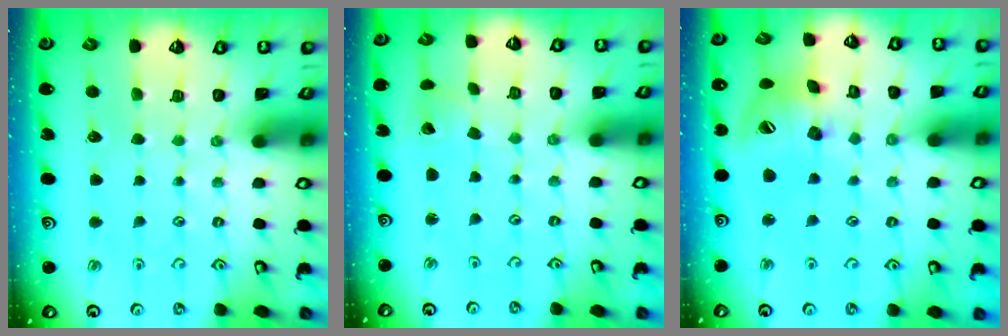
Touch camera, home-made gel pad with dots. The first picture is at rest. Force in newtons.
{"total": 2.2, "press": 2.2, "slide": 0.1}
{"total": 14.8, "press": 14.7, "slide": 1.8}